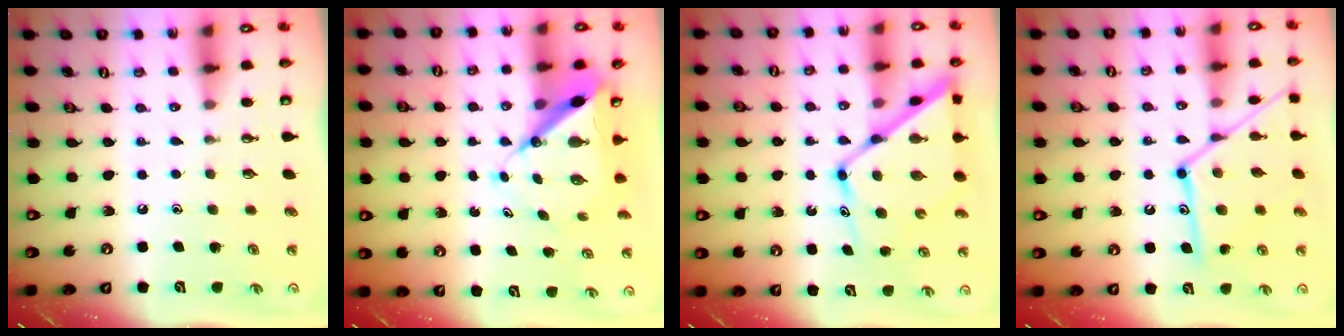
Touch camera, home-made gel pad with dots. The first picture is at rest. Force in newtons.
{"total": 8.5, "press": 8.5, "slide": 0.8}
{"total": 16.5, "press": 16.4, "slide": 1.4}
{"total": 16.2, "press": 16.2, "slide": 1.2}